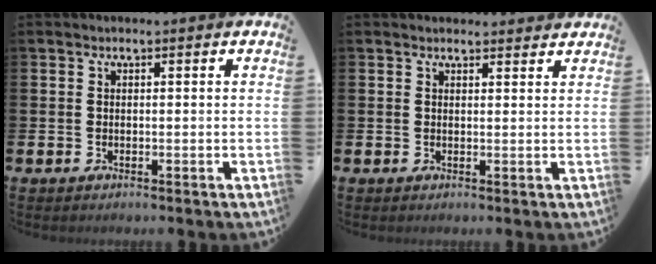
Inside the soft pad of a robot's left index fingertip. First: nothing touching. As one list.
[{"total": 2.0, "force": [2.0, 0.4, -0.1], "torque": [0.011, -0.010, 0.034]}]